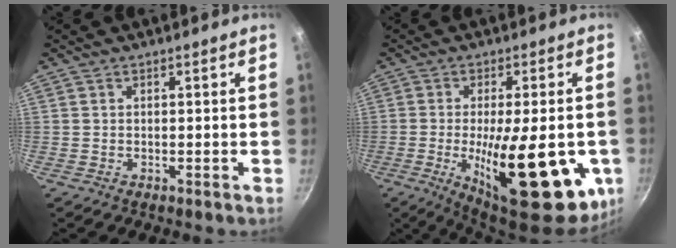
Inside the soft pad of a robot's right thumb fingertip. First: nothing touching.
{"total": 25.3, "force": [-6.0, 8.6, 23.0], "torque": [-0.304, -0.012, -0.071]}